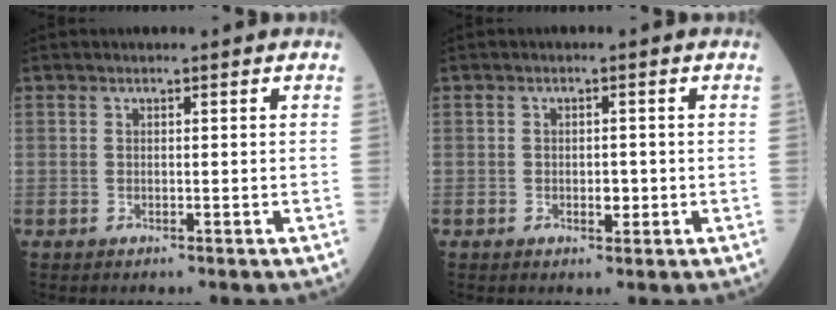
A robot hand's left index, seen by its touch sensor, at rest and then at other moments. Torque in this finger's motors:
{"motor_torque": [-0.05, 0.14, 0.02, 0.00]}